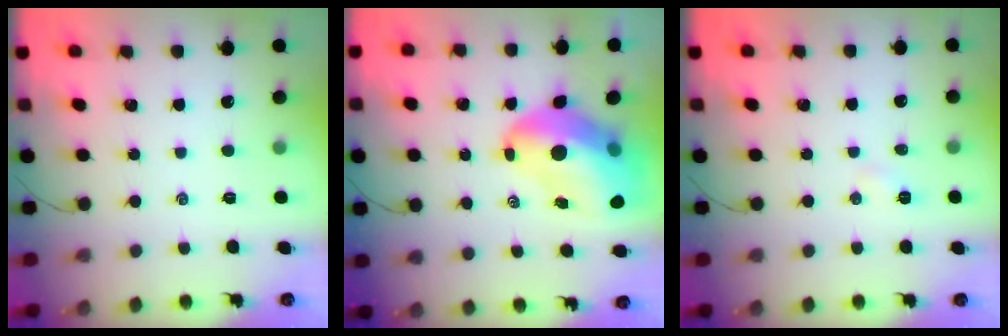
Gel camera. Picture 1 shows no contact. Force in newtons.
{"total": 16.8, "press": 16.1, "slide": 4.7}
{"total": 2.4, "press": 2.3, "slide": 0.8}